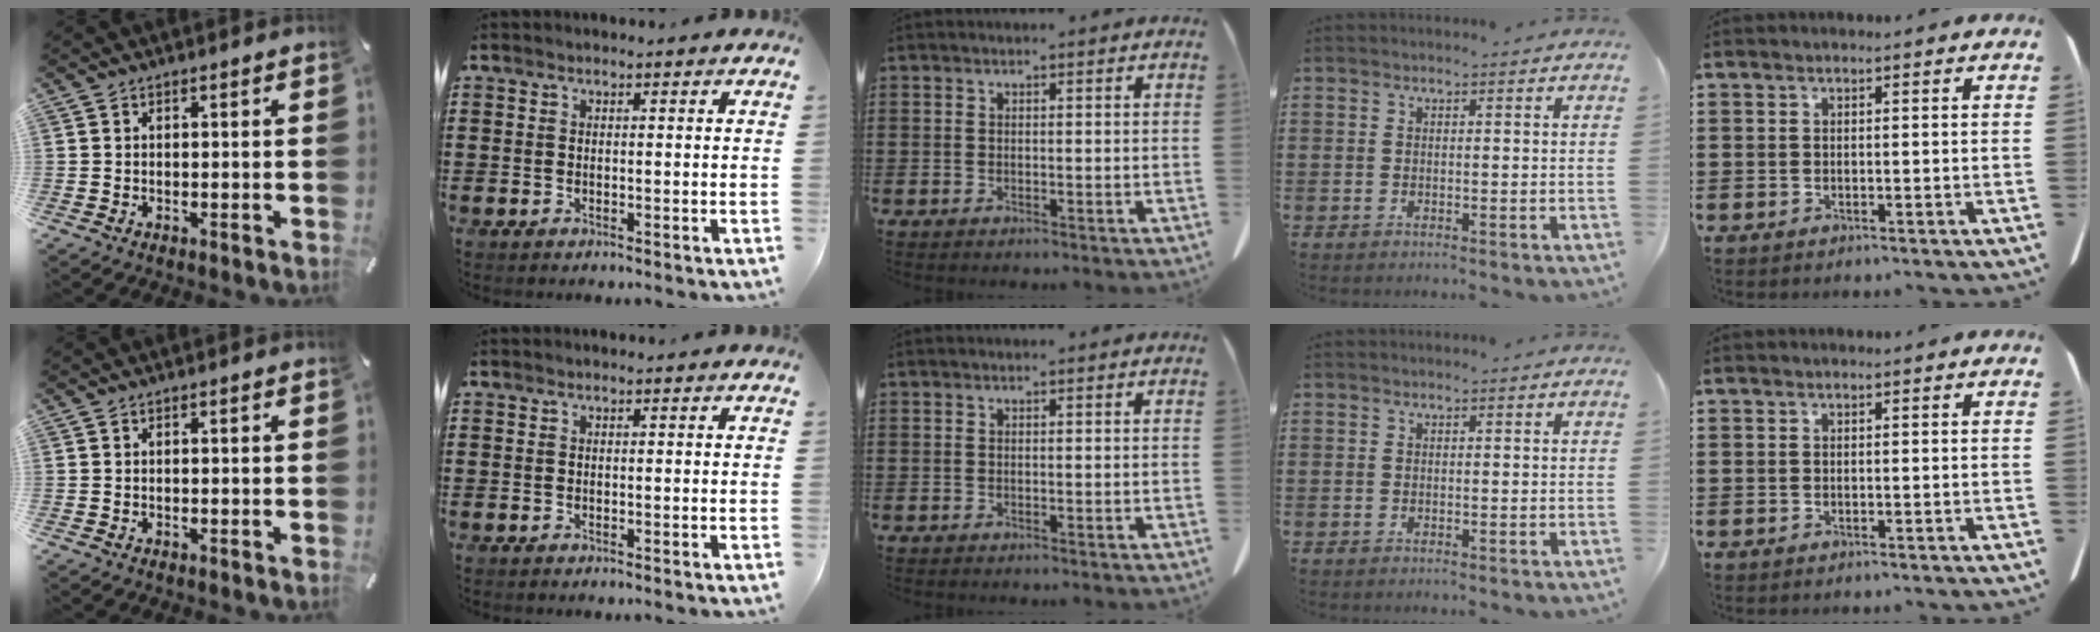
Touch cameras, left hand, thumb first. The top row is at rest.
{}